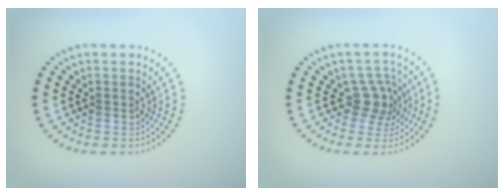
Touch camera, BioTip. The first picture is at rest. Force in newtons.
{"total": 2.9, "press": 2.1, "slide": 2.0}